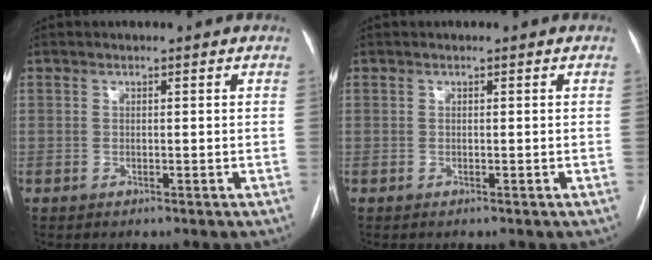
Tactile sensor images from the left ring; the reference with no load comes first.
{"total": 0.0}